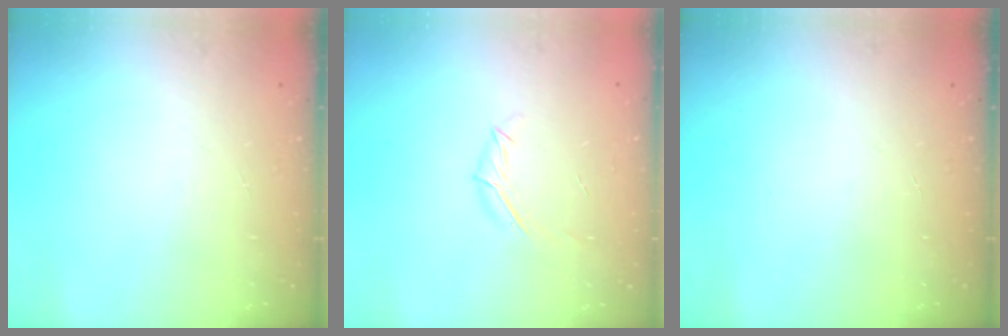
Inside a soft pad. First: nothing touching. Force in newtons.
{"total": 6.0, "press": 5.9, "slide": 1.0}
{"total": 0.0}